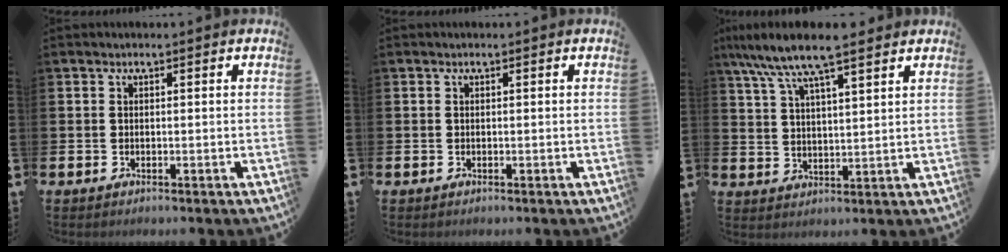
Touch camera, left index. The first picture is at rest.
{"total": 0.0}
{"total": 8.8, "force": [7.5, 1.5, 4.4], "torque": [-0.106, -0.022, 0.135]}